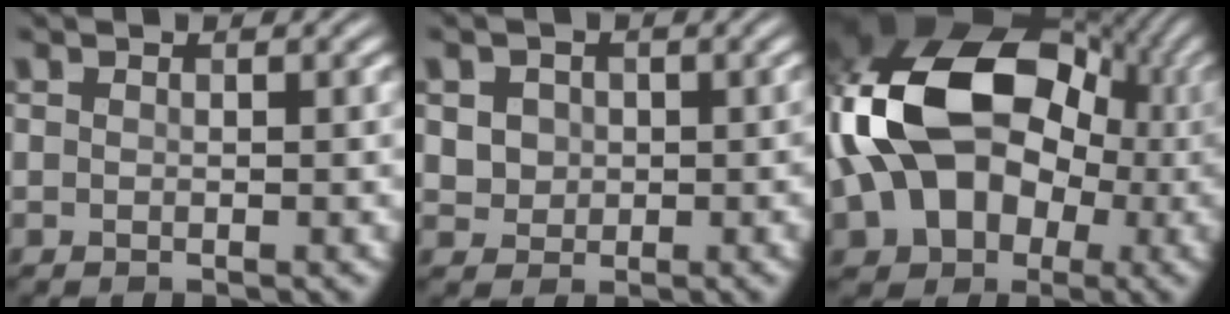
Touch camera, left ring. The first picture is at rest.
{"total": 4.2, "force": [0.3, 3.7, 1.9], "torque": [-0.036, -0.004, -0.003]}
{"total": 15.8, "force": [-0.7, 11.5, 10.9], "torque": [-0.214, -0.008, -0.018]}